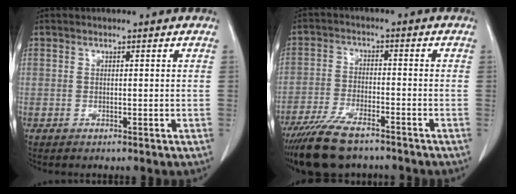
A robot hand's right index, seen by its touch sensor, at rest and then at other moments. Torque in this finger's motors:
{"motor_torque": [1.17, -0.97, 0.44, 0.14]}